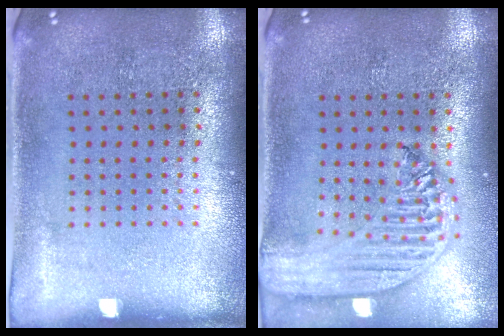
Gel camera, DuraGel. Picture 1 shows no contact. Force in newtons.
{"total": 2.6, "press": 2.1, "slide": 1.5}